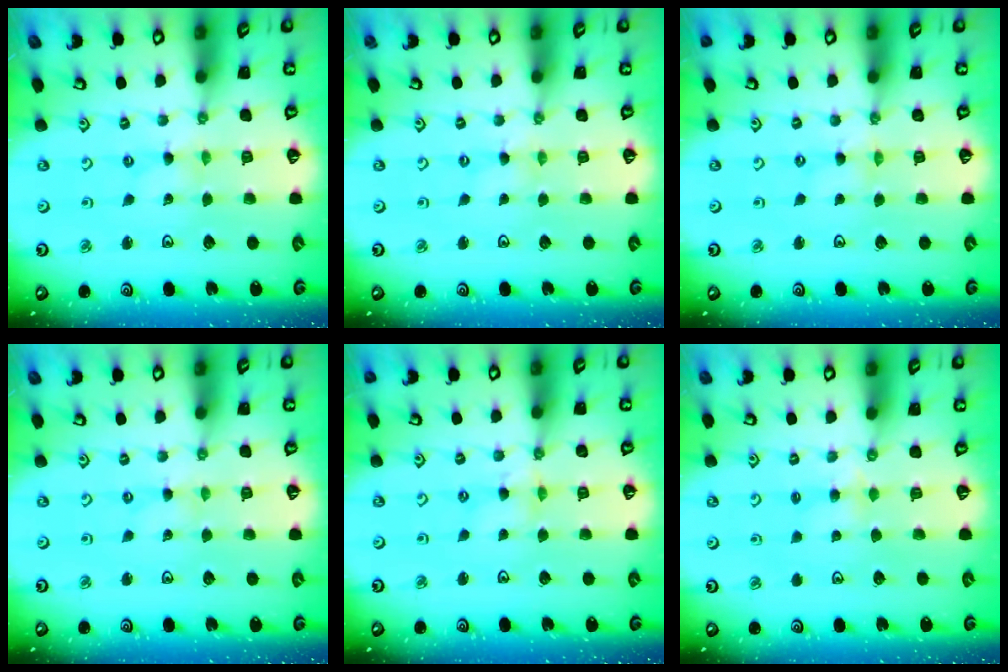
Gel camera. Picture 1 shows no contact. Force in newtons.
{"total": 0.0}
{"total": 0.6, "press": 0.6, "slide": 0.2}
{"total": 0.6, "press": 0.6, "slide": 0.2}
{"total": 3.2, "press": 3.2, "slide": 0.3}
{"total": 2.7, "press": 2.7, "slide": 0.4}